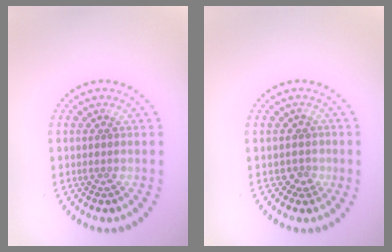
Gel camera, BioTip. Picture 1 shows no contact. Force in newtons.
{"total": 1.4, "press": 1.1, "slide": 0.9}